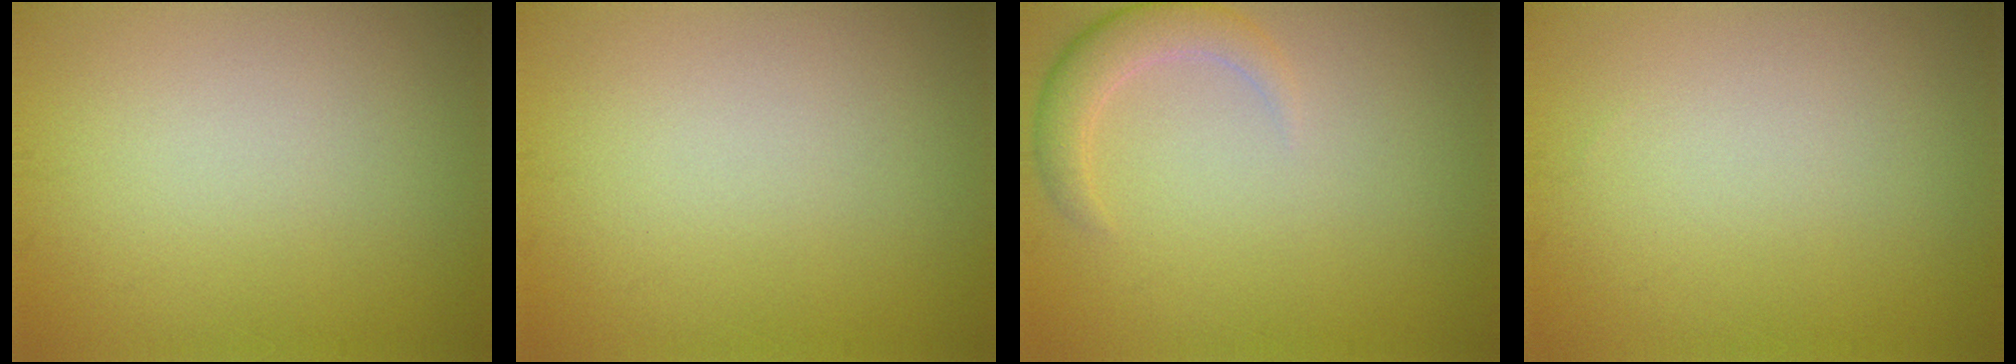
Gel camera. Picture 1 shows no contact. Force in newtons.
{"total": 0.0}
{"total": 2.8, "press": 2.7, "slide": 0.4}
{"total": 0.0}